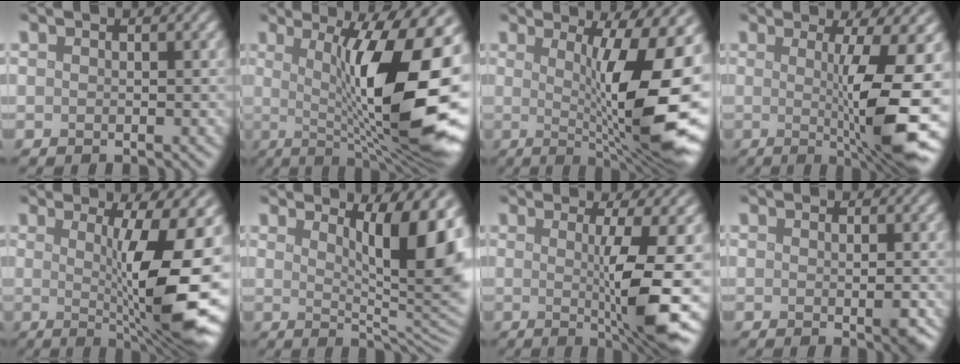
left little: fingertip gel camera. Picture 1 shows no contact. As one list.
[{"total": 16.0, "force": [0.4, 4.5, 15.4], "torque": [-0.196, 0.006, 0.007]}, {"total": 14.6, "force": [0.4, 3.4, 14.2], "torque": [-0.166, 0.004, 0.010]}, {"total": 10.2, "force": [-0.5, 1.4, 10.1], "torque": [-0.143, -0.007, -0.003]}, {"total": 13.1, "force": [-0.1, 2.6, 12.9], "torque": [-0.165, -0.002, 0.005]}, {"total": 10.4, "force": [3.8, 2.6, 9.4], "torque": [-0.107, -0.001, 0.059]}, {"total": 8.0, "force": [-0.5, 0.8, 8.0], "torque": [-0.124, -0.009, -0.001]}, {"total": 1.9, "force": [0.0, 0.4, 1.8], "torque": [-0.018, -0.001, -0.001]}]